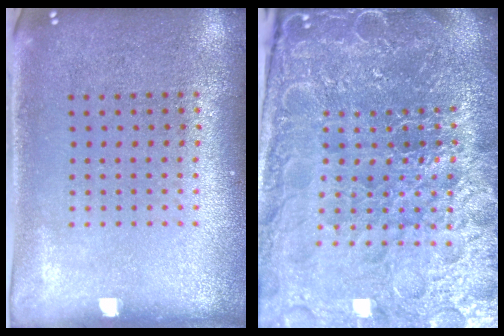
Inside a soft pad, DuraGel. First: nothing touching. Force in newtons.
{"total": 6.6, "press": 5.8, "slide": 3.1}